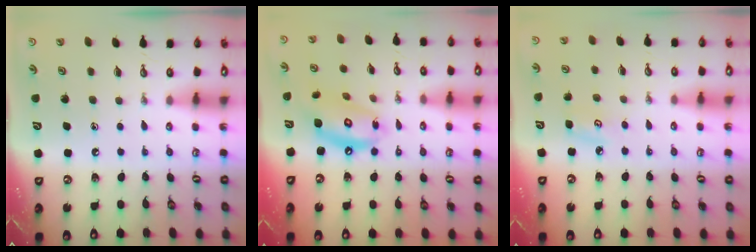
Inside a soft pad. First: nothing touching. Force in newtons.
{"total": 12.6, "press": 12.6, "slide": 1.1}
{"total": 3.8, "press": 3.8, "slide": 0.4}